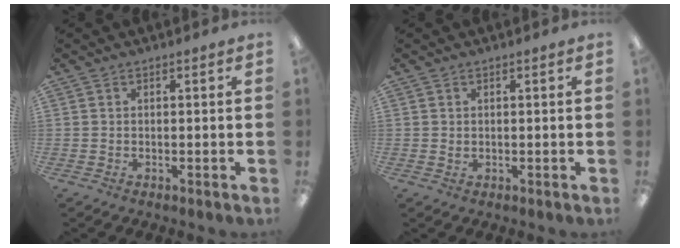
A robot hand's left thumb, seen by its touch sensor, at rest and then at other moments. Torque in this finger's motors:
{"motor_torque": [-0.22, 0.05, -0.16, 0.14, 0.01]}